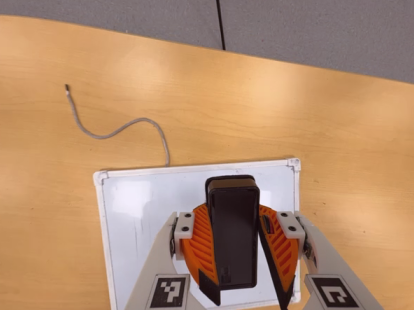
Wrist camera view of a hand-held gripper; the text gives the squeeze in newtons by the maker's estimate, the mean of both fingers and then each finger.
{"total": 9.1, "left": 9.6, "right": 8.7}